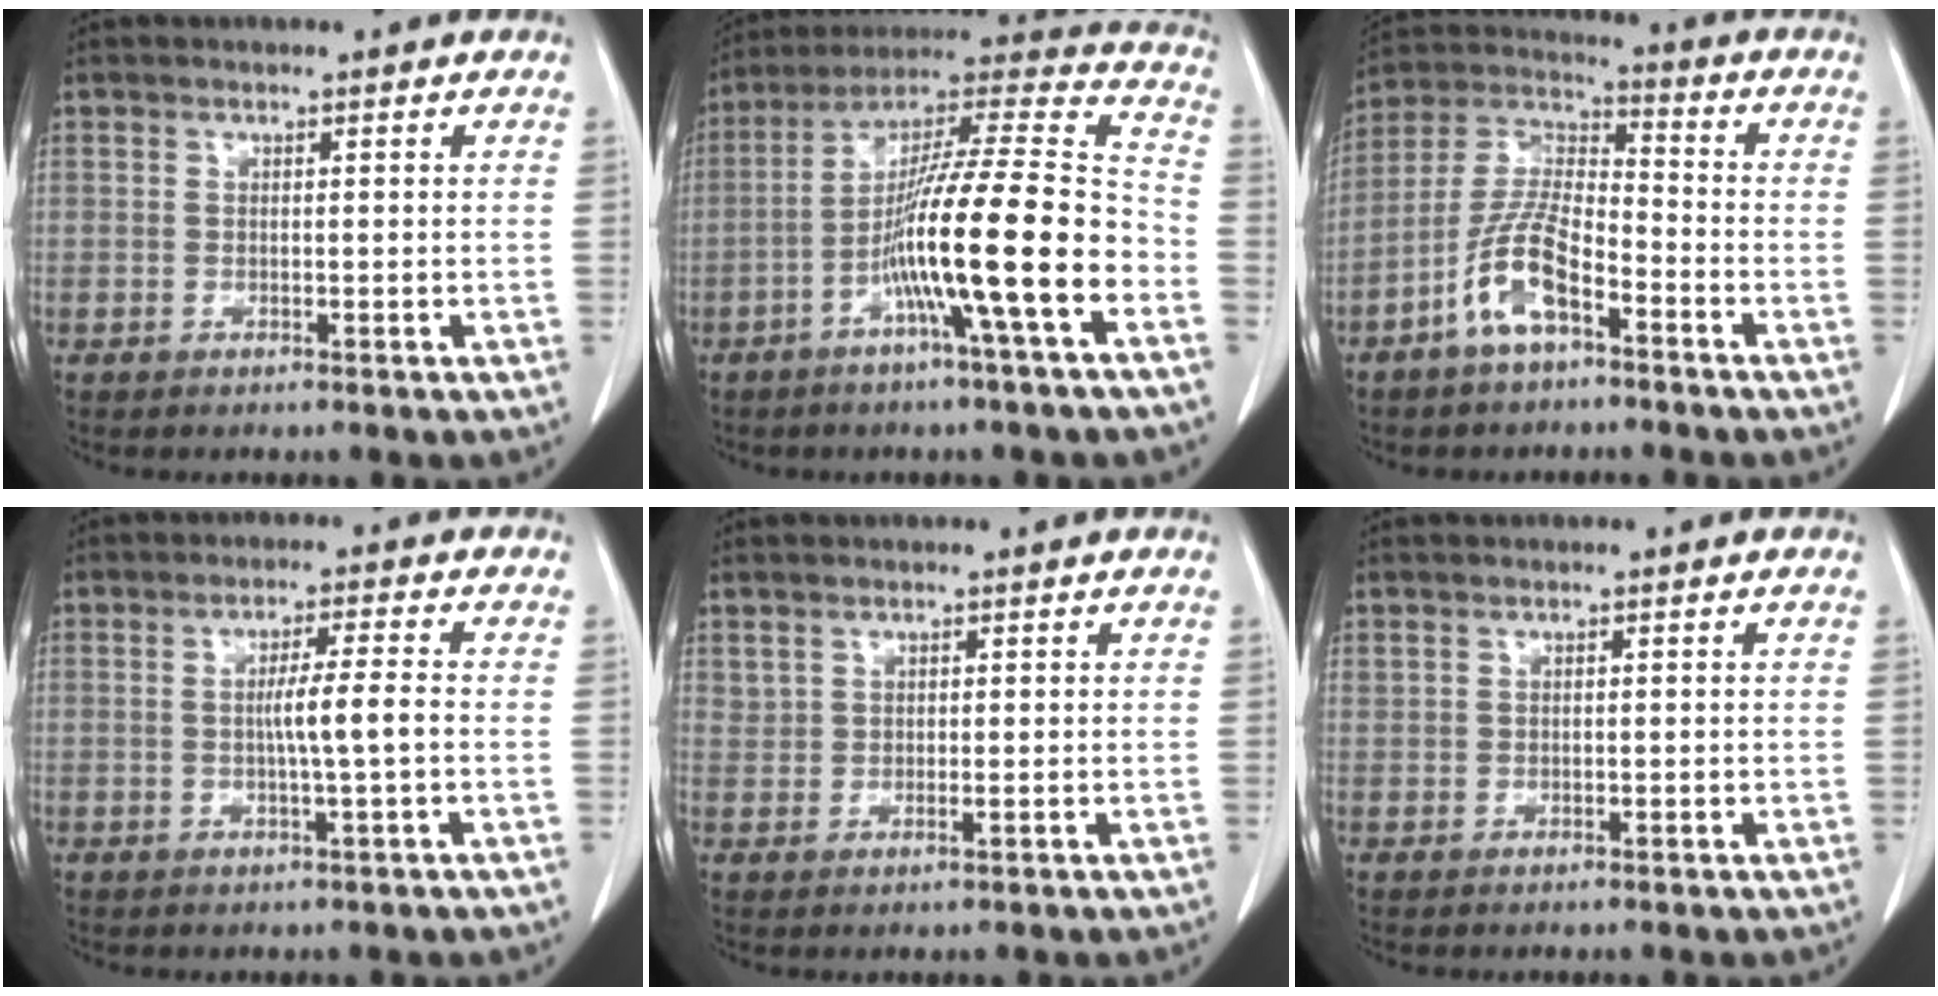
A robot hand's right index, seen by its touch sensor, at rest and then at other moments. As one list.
[{"total": 19.0, "force": [-6.6, 0.0, 17.9], "torque": [-0.301, 0.004, -0.120]}, {"total": 10.4, "force": [-5.5, 3.6, 8.1], "torque": [-0.179, 0.009, -0.106]}, {"total": 4.7, "force": [-0.5, -0.4, 4.7], "torque": [-0.079, 0.000, -0.009]}, {"total": 1.3, "force": [0.6, 0.6, 1.0], "torque": [-0.021, 0.000, 0.018]}, {"total": 0.5, "force": [0.2, 0.3, 0.4], "torque": [-0.012, 0.007, 0.009]}]